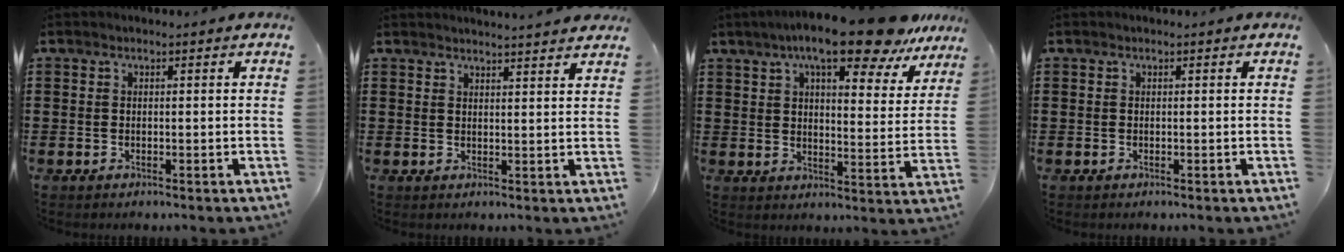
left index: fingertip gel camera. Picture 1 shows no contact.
{"total": 2.4, "force": [2.3, -0.3, 0.2], "torque": [-0.009, -0.007, 0.045]}
{"total": 13.0, "force": [10.0, 2.0, 8.1], "torque": [-0.145, -0.040, 0.167]}
{"total": 0.0}